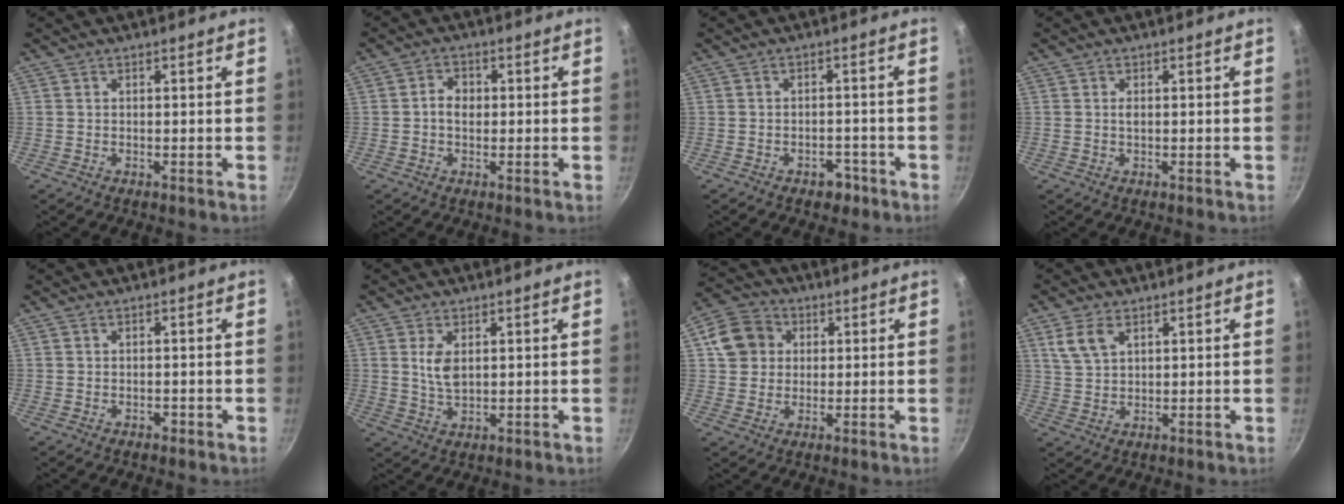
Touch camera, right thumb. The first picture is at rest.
{"total": 3.2, "force": [-0.1, 2.4, 2.1], "torque": [-0.028, 0.008, -0.008]}
{"total": 3.2, "force": [-2.0, 2.0, 1.4], "torque": [-0.005, 0.018, -0.025]}
{"total": 1.0, "force": [0.1, 0.5, 0.9], "torque": [-0.017, -0.001, 0.003]}
{"total": 0.8, "force": [-0.5, 0.5, 0.4], "torque": [-0.003, 0.002, -0.011]}
{"total": 4.6, "force": [1.2, 2.4, 3.7], "torque": [-0.071, -0.010, 0.029]}
{"total": 8.7, "force": [2.1, 7.3, 4.2], "torque": [-0.063, 0.009, 0.031]}
{"total": 5.3, "force": [2.7, 3.0, 3.5], "torque": [-0.068, -0.002, 0.060]}